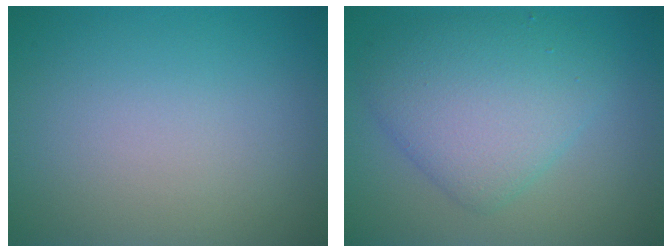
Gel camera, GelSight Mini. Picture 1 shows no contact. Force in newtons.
{"total": 5.6, "press": 5.6, "slide": 0.3}